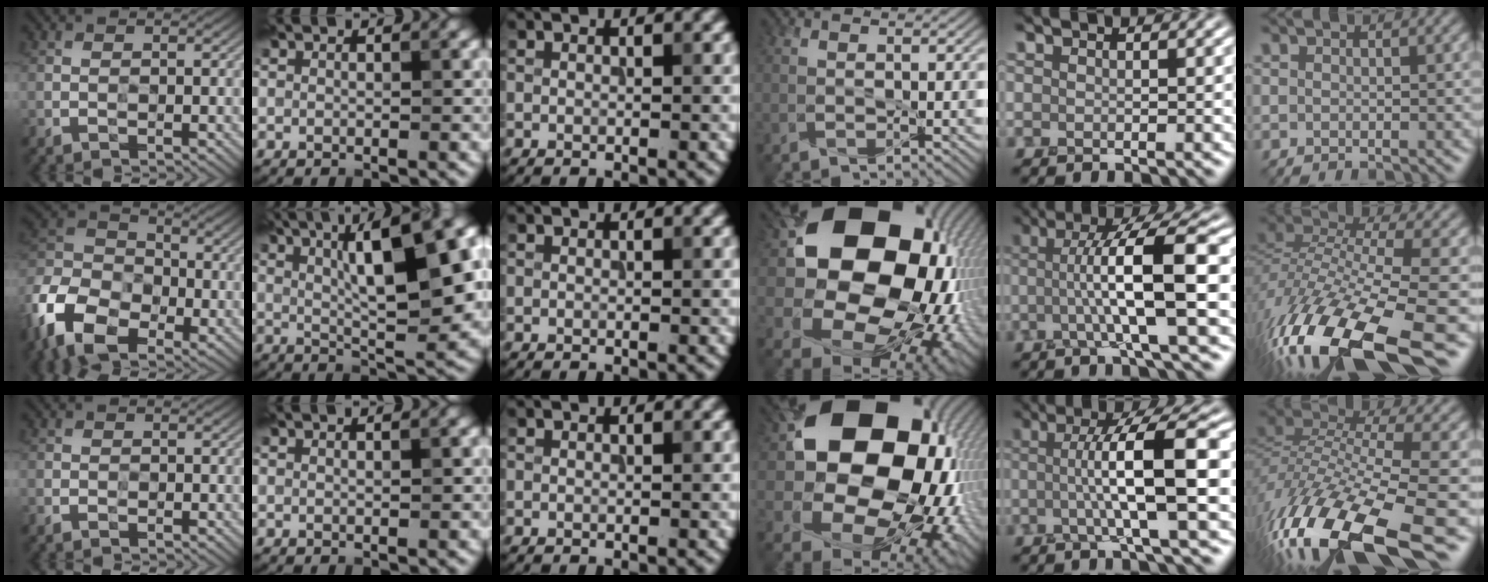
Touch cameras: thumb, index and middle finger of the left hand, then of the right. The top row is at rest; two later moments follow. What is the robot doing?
{"motion": "peel", "object": "tape"}